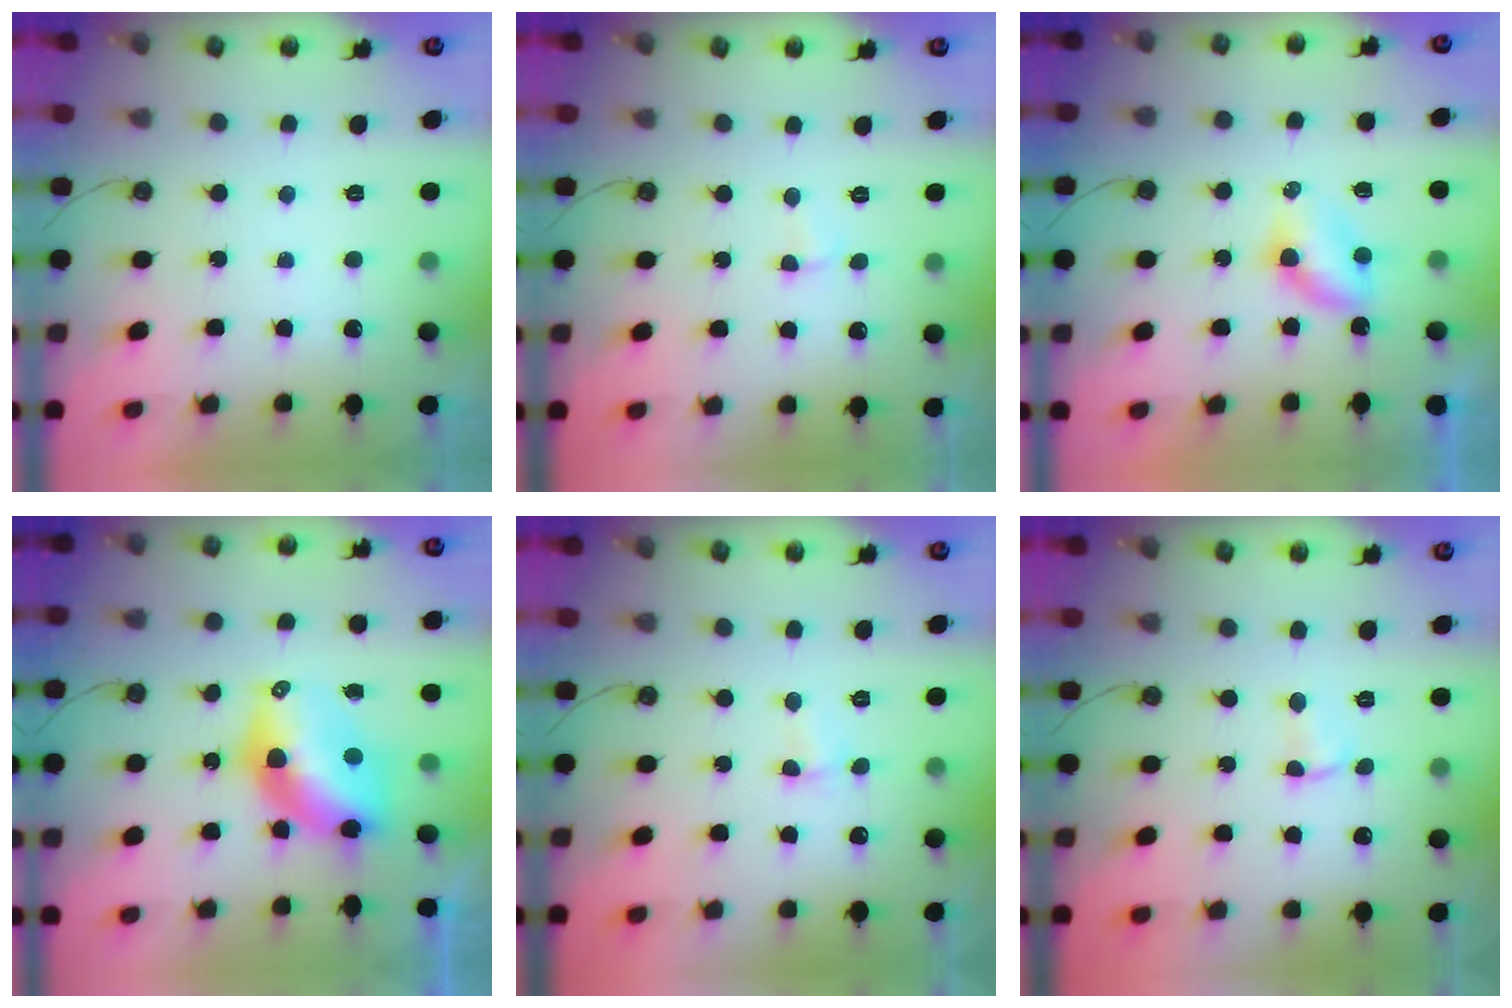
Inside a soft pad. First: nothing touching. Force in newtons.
{"total": 2.1, "press": 2.0, "slide": 0.6}
{"total": 4.3, "press": 4.2, "slide": 0.5}
{"total": 9.5, "press": 9.5, "slide": 0.9}
{"total": 1.6, "press": 1.3, "slide": 0.9}
{"total": 1.9, "press": 1.9, "slide": 0.3}